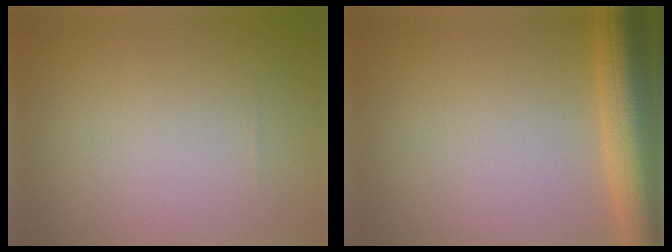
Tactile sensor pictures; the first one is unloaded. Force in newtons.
{"total": 7.3, "press": 7.3, "slide": 0.4}